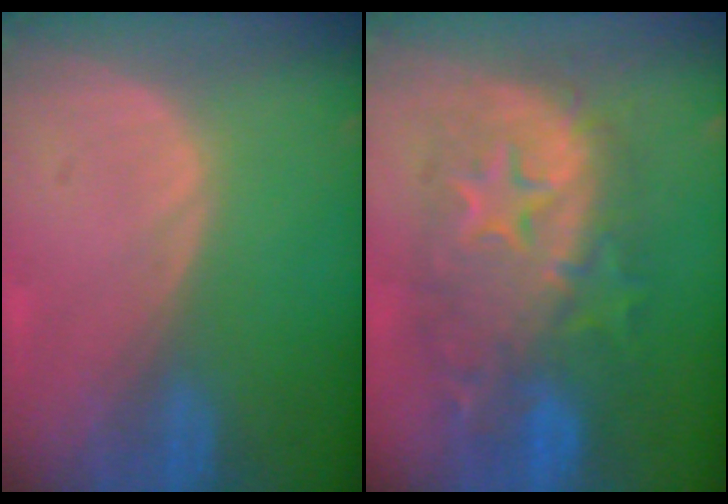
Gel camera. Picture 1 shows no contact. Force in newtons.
{"total": 12.3, "press": 12.2, "slide": 1.1}